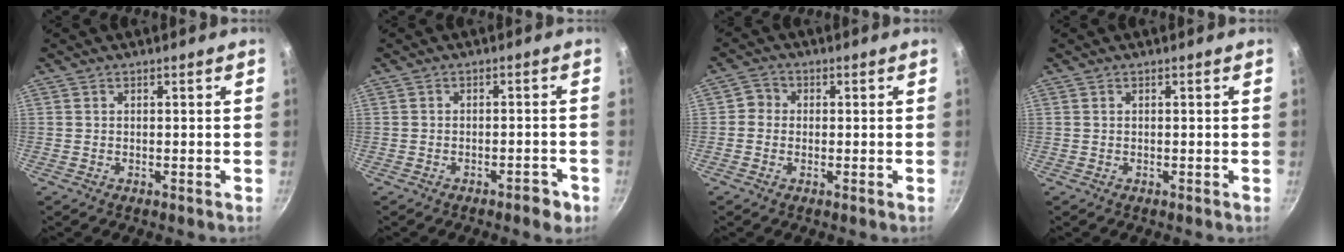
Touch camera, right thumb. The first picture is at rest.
{"total": 2.8, "force": [-1.5, 1.0, 2.2], "torque": [-0.028, 0.004, -0.021]}
{"total": 2.9, "force": [-0.1, 2.7, 1.2], "torque": [-0.006, 0.007, -0.011]}
{"total": 0.0}